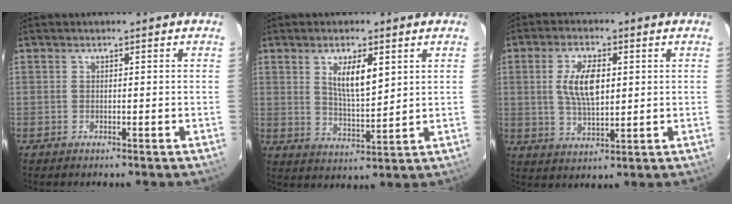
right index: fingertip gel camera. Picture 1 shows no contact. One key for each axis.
{"total": 7.8, "fx": 3.0, "fy": 2.6, "fz": 6.7, "tx": -0.117, "ty": -0.003, "tz": 0.060}
{"total": 8.4, "fx": 1.5, "fy": 3.8, "fz": 7.4, "tx": -0.141, "ty": 0.005, "tz": 0.031}